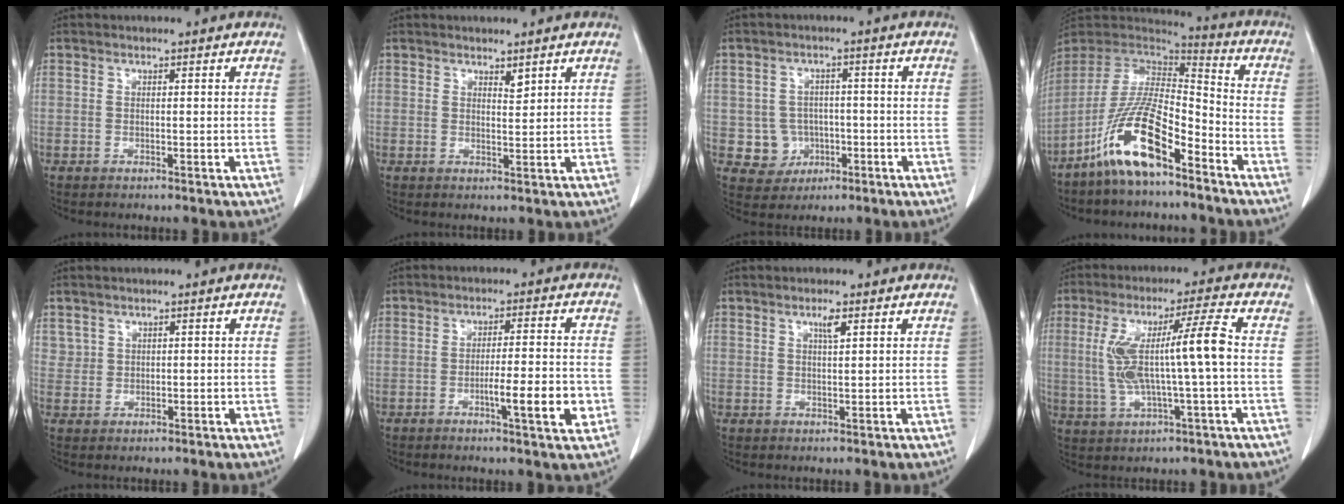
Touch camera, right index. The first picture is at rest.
{"total": 1.4, "force": [1.2, 0.3, 0.7], "torque": [-0.013, -0.006, 0.021]}
{"total": 5.1, "force": [-0.8, 5.0, 0.7], "torque": [0.001, 0.010, -0.002]}
{"total": 14.3, "force": [-8.8, 3.2, 10.8], "torque": [-0.209, -0.002, -0.164]}
{"total": 2.0, "force": [1.1, 1.6, -0.2], "torque": [0.020, 0.002, 0.015]}
{"total": 7.4, "force": [-2.3, 0.7, 7.0], "torque": [-0.100, -0.004, -0.031]}
{"total": 1.9, "force": [1.1, 0.2, 1.6], "torque": [-0.031, -0.001, 0.019]}
{"total": 11.0, "force": [0.2, 0.2, 11.0], "torque": [-0.224, 0.018, 0.007]}